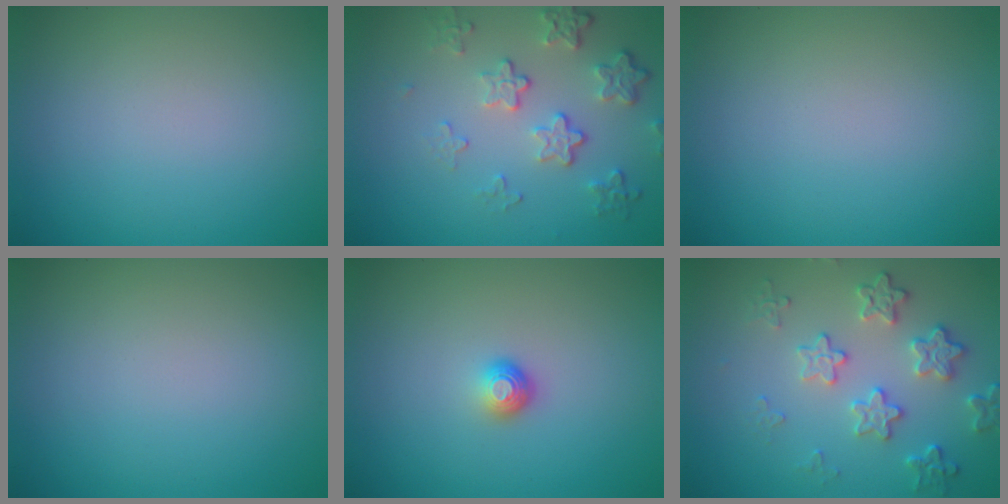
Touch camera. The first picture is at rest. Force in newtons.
{"total": 4.1, "press": 3.1, "slide": 2.7}
{"total": 0.0}
{"total": 0.0}
{"total": 1.5, "press": 1.1, "slide": 1.1}
{"total": 3.9, "press": 3.4, "slide": 1.9}